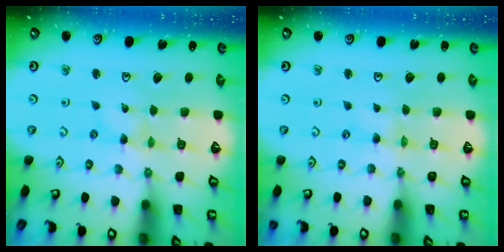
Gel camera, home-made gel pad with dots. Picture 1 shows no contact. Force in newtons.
{"total": 0.0}